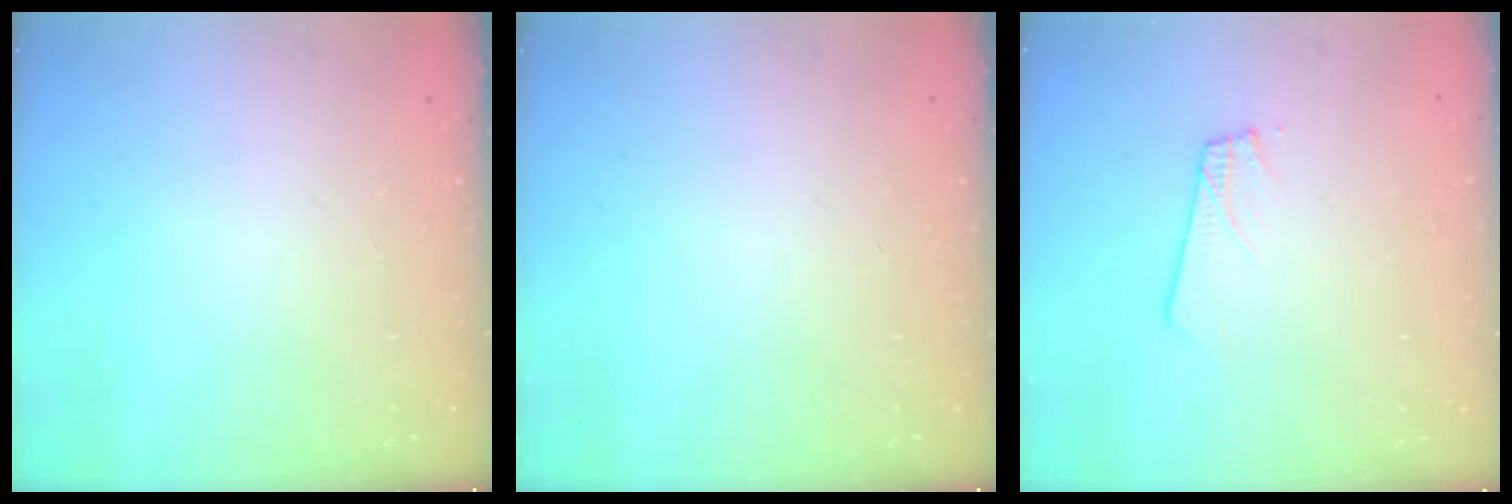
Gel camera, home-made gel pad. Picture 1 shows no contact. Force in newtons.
{"total": 0.0}
{"total": 1.8, "press": 1.8, "slide": 0.1}